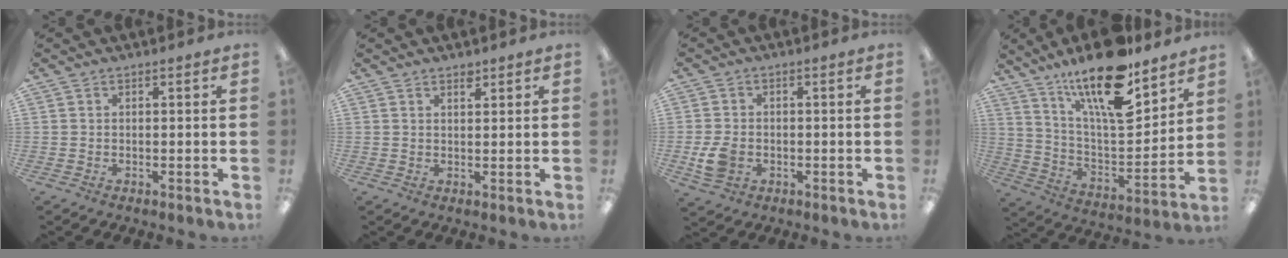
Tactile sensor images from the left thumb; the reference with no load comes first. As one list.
[{"total": 1.8, "force": [1.6, 0.6, 0.7], "torque": [-0.007, -0.006, 0.027]}, {"total": 6.1, "force": [-2.0, 4.8, 3.2], "torque": [-0.061, 0.005, -0.036]}, {"total": 20.0, "force": [14.3, 6.3, 12.5], "torque": [-0.223, -0.091, 0.244]}]